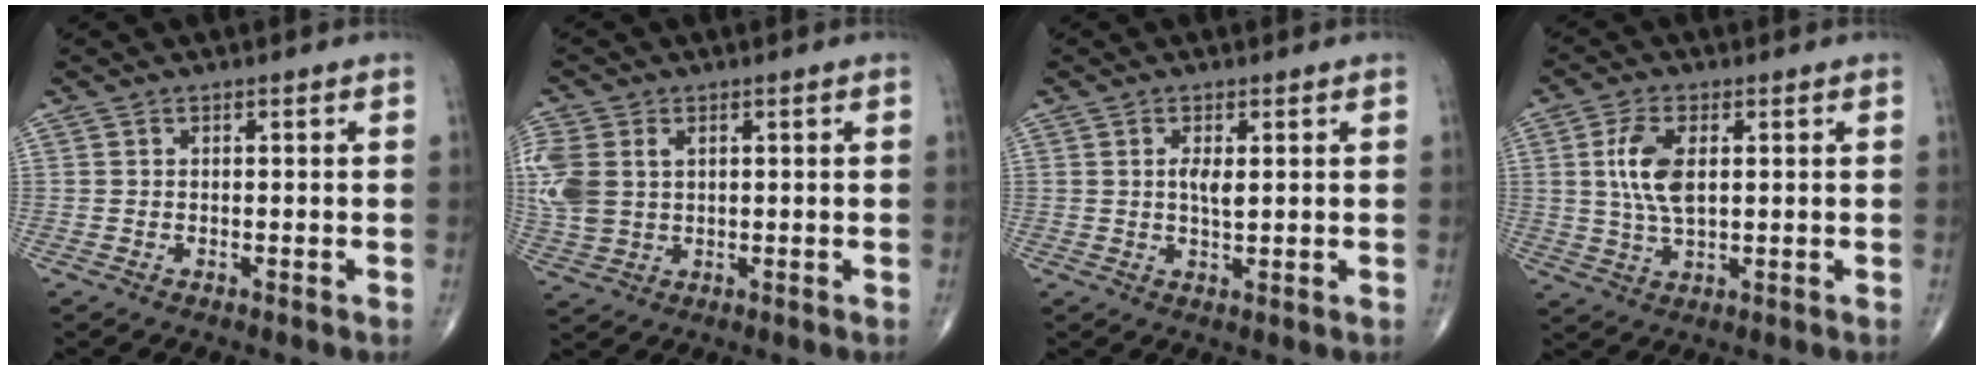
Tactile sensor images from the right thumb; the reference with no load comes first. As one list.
[{"total": 11.5, "force": [2.1, 8.4, 7.5], "torque": [-0.207, 0.005, 0.047]}, {"total": 2.8, "force": [0.6, 0.9, 2.6], "torque": [-0.048, -0.006, 0.012]}, {"total": 7.8, "force": [1.4, 3.8, 6.6], "torque": [-0.138, -0.006, 0.028]}]